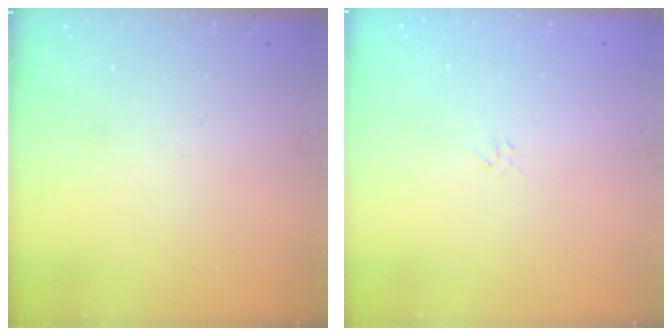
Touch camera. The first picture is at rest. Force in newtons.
{"total": 1.3, "press": 1.3, "slide": 0.4}